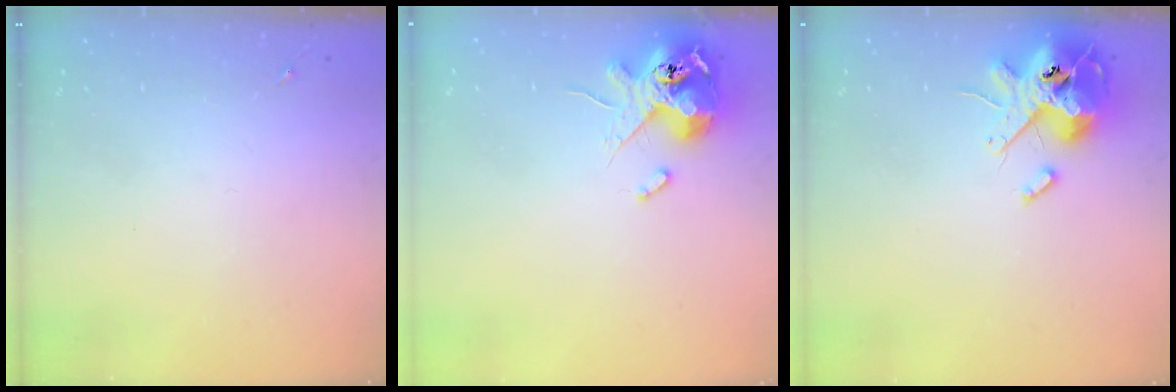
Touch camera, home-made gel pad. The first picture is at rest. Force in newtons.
{"total": 12.7, "press": 12.5, "slide": 2.1}
{"total": 14.3, "press": 14.0, "slide": 2.5}